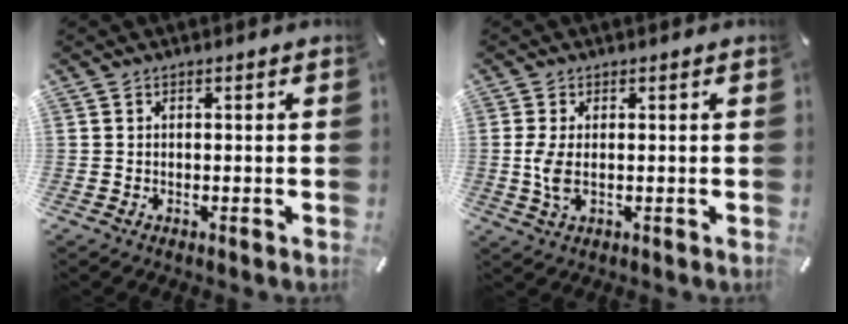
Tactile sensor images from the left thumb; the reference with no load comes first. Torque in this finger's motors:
{"motor_torque": [0.88, 0.84, 0.82, 0.08, 0.26]}